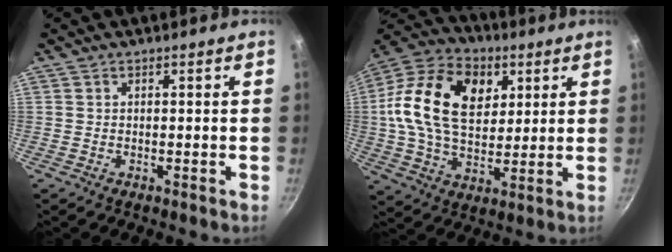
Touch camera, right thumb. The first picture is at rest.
{"total": 20.8, "force": [5.0, 14.0, 14.6], "torque": [-0.246, 0.006, 0.074]}